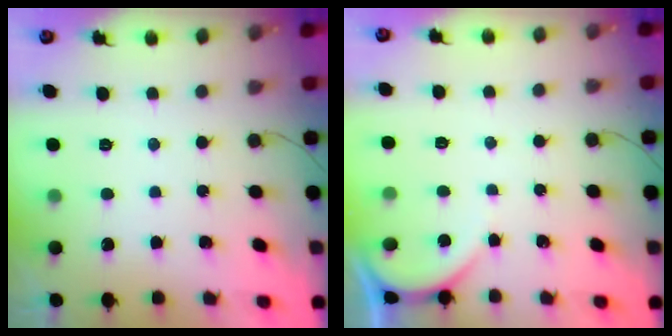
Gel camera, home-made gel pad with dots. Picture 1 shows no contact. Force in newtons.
{"total": 2.8, "press": 2.8, "slide": 0.3}